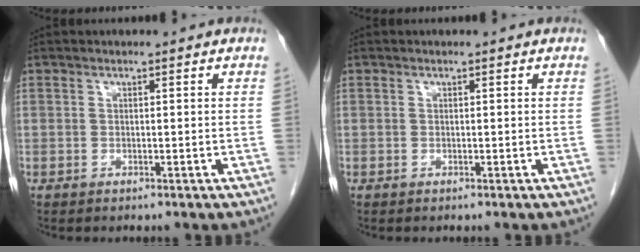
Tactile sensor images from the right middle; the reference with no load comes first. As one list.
[{"total": 0.0}]